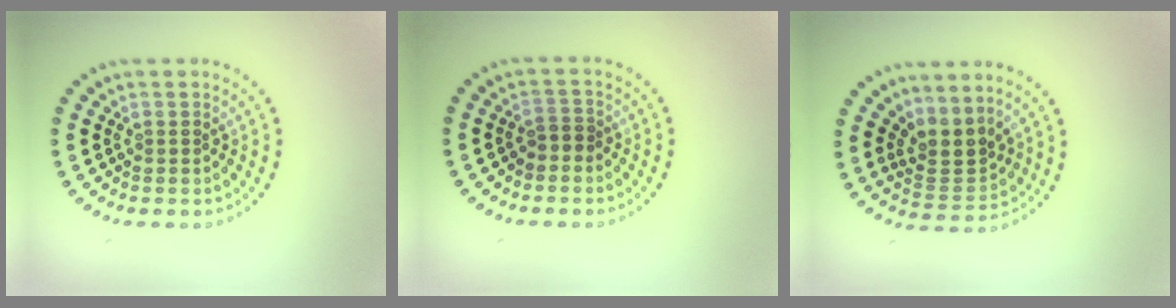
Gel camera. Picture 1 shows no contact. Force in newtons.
{"total": 1.2, "press": 1.0, "slide": 0.7}
{"total": 3.0, "press": 2.1, "slide": 2.1}